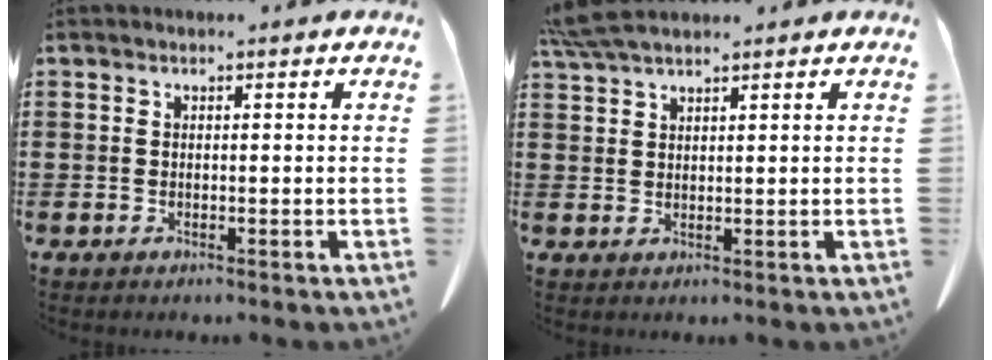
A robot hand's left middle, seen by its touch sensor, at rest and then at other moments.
{"total": 4.5, "force": [3.8, 0.5, 2.3], "torque": [-0.055, -0.002, 0.073]}